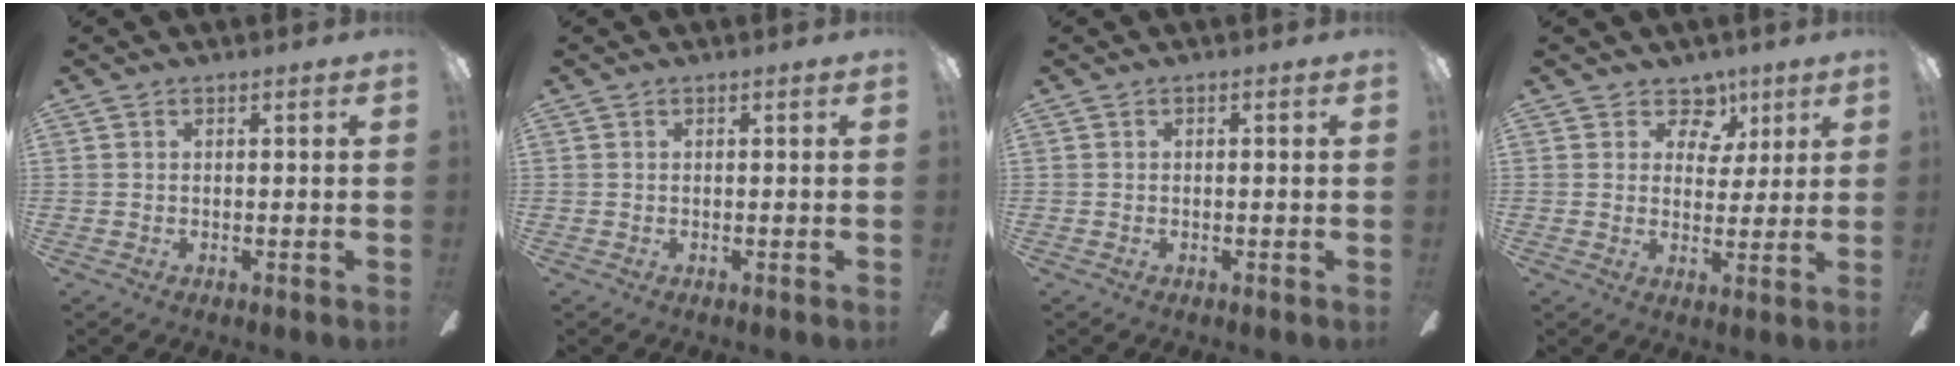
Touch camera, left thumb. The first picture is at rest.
{"total": 0.0}
{"total": 0.0}
{"total": 7.7, "force": [4.3, 5.8, 2.8], "torque": [-0.026, -0.022, 0.075]}